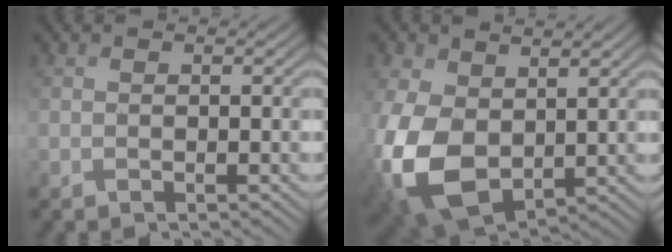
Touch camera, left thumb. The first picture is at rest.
{"total": 12.2, "force": [-0.1, 8.5, 8.8], "torque": [-0.253, -0.022, 0.000]}